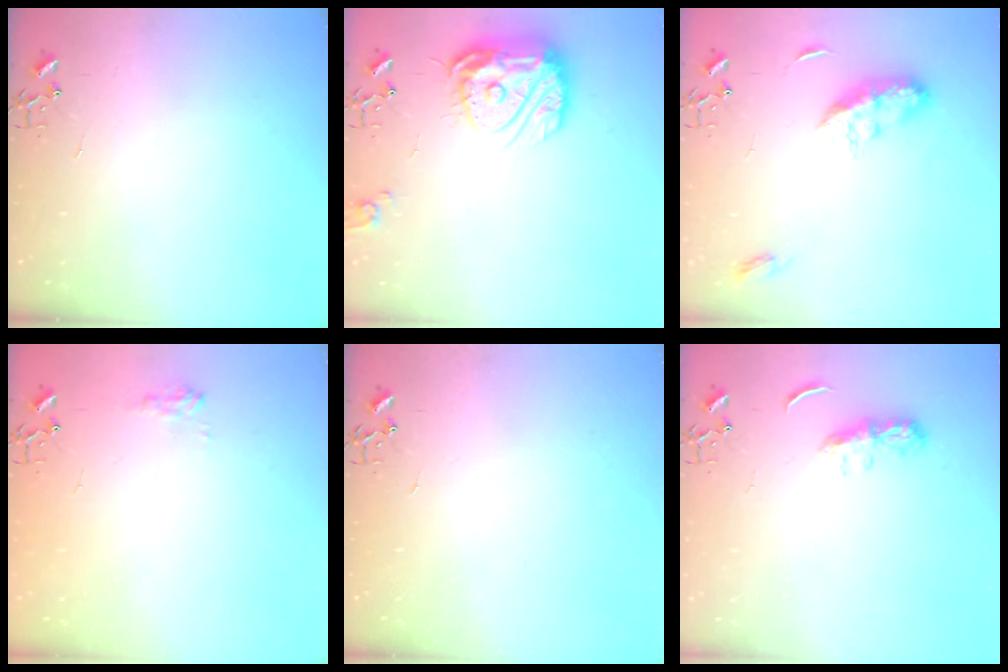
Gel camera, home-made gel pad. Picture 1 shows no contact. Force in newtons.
{"total": 17.3, "press": 17.2, "slide": 1.9}
{"total": 9.7, "press": 9.7, "slide": 0.1}
{"total": 7.8, "press": 7.8, "slide": 0.7}
{"total": 0.0}
{"total": 6.5, "press": 6.4, "slide": 0.6}